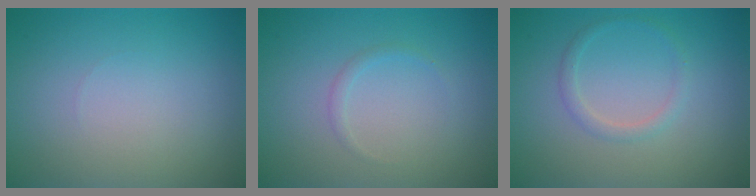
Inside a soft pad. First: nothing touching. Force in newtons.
{"total": 0.8, "press": 0.8, "slide": 0.1}
{"total": 1.3, "press": 1.3, "slide": 0.1}